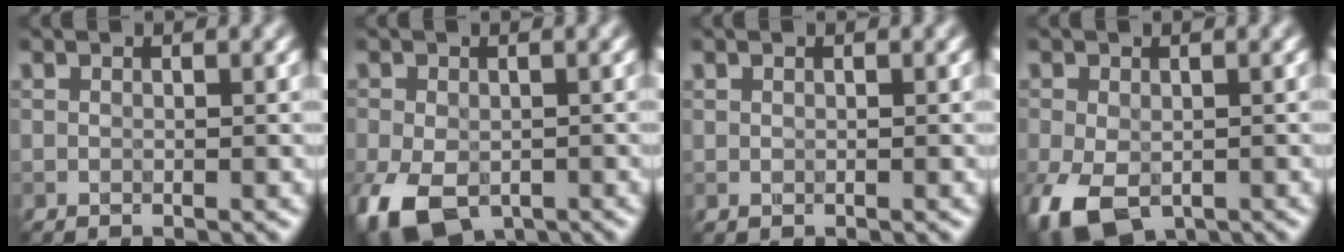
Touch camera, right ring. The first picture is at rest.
{"total": 7.2, "force": [-3.4, 4.5, 4.5], "torque": [-0.100, -0.020, -0.056]}
{"total": 0.0}
{"total": 6.3, "force": [-2.7, 3.9, 4.1], "torque": [-0.098, -0.019, -0.044]}